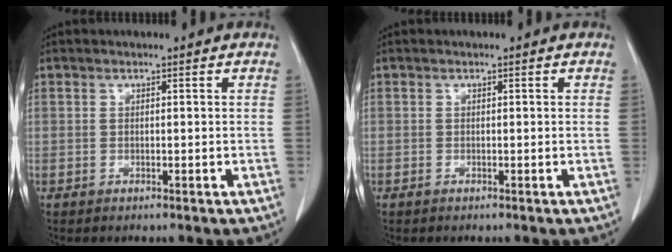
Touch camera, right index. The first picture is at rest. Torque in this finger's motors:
{"motor_torque": [0.10, -0.06, 0.03, 0.00]}